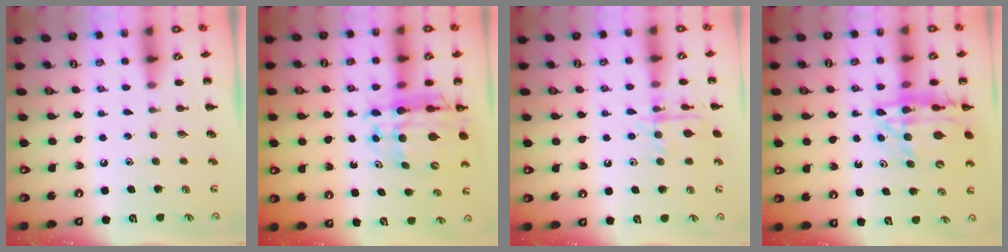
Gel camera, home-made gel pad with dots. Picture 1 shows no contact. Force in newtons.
{"total": 11.4, "press": 11.0, "slide": 2.9}
{"total": 12.1, "press": 12.0, "slide": 0.6}
{"total": 16.8, "press": 16.3, "slide": 4.0}